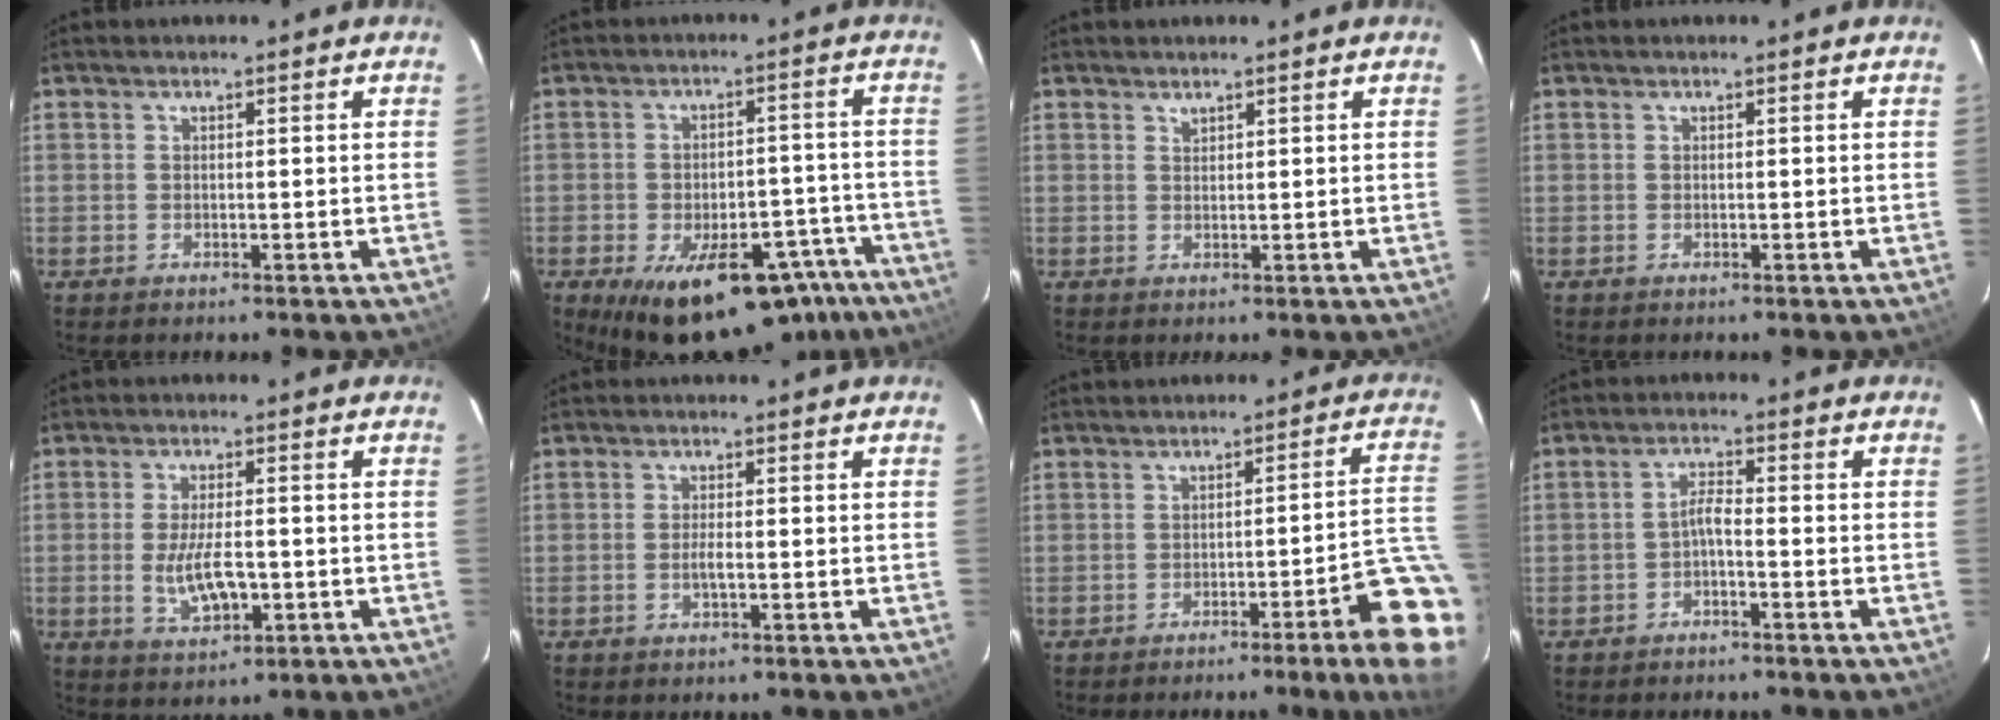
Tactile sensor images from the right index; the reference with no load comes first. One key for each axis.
{"total": 21.9, "fx": -14.3, "fy": 10.6, "fz": 12.7, "tx": -0.190, "ty": -0.002, "tz": -0.164}
{"total": 0.8, "fx": 0.7, "fy": 0.2, "fz": 0.2, "tx": -0.002, "ty": 0.002, "tz": 0.015}
{"total": 0.0}
{"total": 7.4, "fx": -1.6, "fy": 3.0, "fz": 6.6, "tx": -0.130, "ty": -0.009, "tz": -0.022}
{"total": 3.0, "fx": -1.0, "fy": 0.4, "fz": 2.8, "tx": -0.055, "ty": -0.002, "tz": -0.020}
{"total": 10.3, "fx": -6.2, "fy": -0.6, "fz": 8.2, "tx": -0.058, "ty": 0.012, "tz": -0.072}
{"total": 2.4, "fx": -1.6, "fy": 0.3, "fz": 1.8, "tx": -0.042, "ty": 0.010, "tz": -0.030}